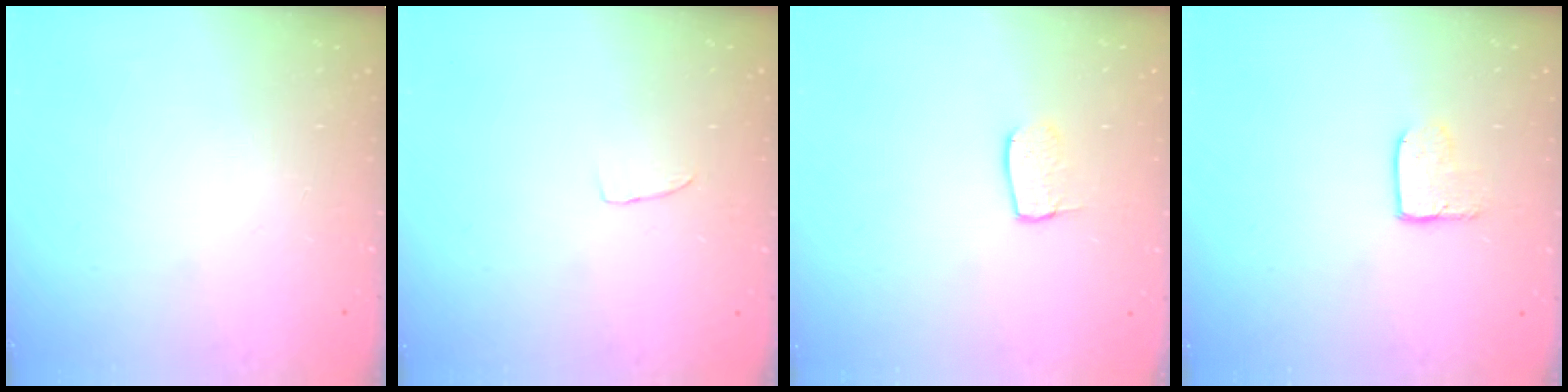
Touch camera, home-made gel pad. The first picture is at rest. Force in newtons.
{"total": 3.5, "press": 3.5, "slide": 0.2}
{"total": 5.5, "press": 5.5, "slide": 0.2}
{"total": 4.1, "press": 4.1, "slide": 0.3}